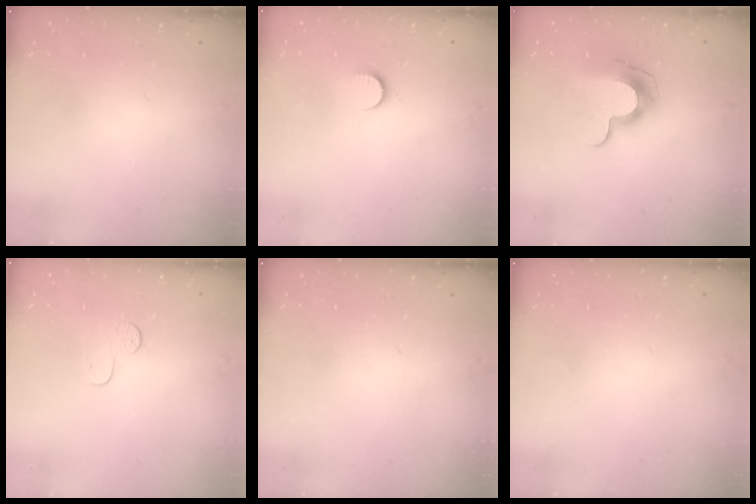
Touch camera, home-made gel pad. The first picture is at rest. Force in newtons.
{"total": 6.7, "press": 6.7, "slide": 0.6}
{"total": 10.0, "press": 9.9, "slide": 1.1}
{"total": 5.0, "press": 4.9, "slide": 0.5}
{"total": 0.0}
{"total": 0.0}